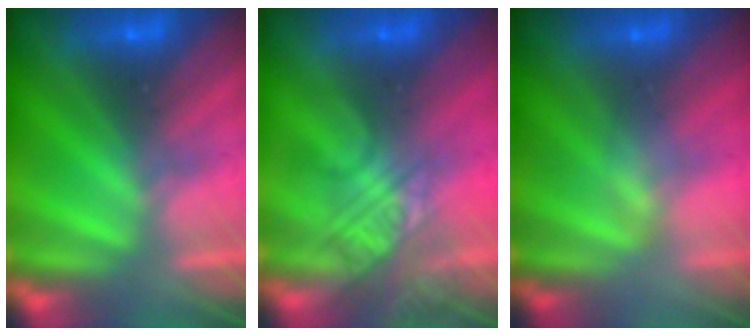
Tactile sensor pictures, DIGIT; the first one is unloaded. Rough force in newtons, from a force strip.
{"total": 2.4}
{"total": 2.4}